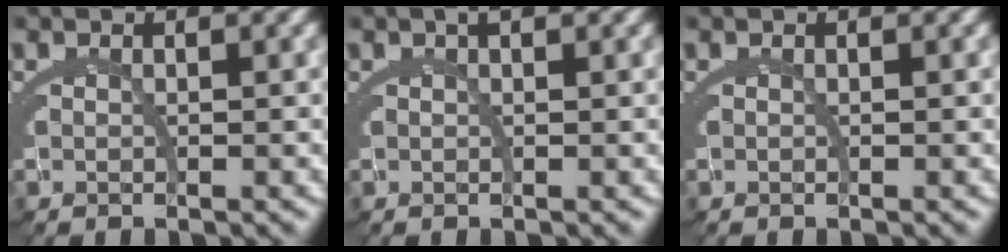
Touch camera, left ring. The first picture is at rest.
{"total": 0.8, "force": [0.5, -0.4, 0.4], "torque": [-0.008, 0.002, 0.012]}
{"total": 0.0}